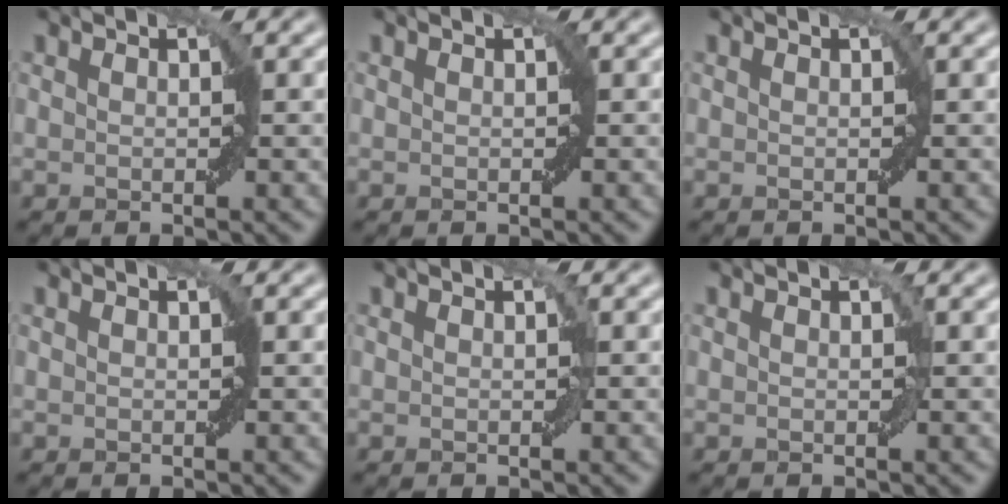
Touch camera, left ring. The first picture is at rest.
{"total": 0.0}
{"total": 0.0}
{"total": 0.0}
{"total": 0.0}
{"total": 0.0}